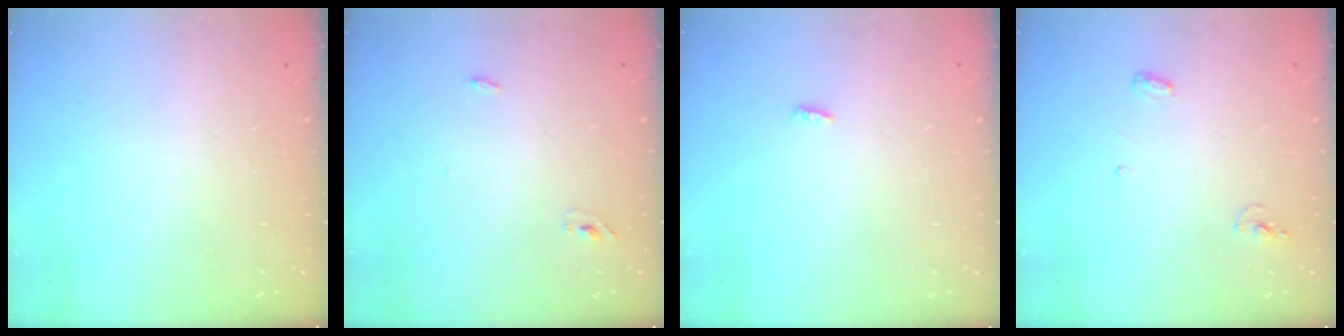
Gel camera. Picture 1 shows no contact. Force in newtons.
{"total": 3.0, "press": 2.8, "slide": 1.1}
{"total": 2.3, "press": 2.1, "slide": 0.8}
{"total": 5.4, "press": 5.2, "slide": 1.4}